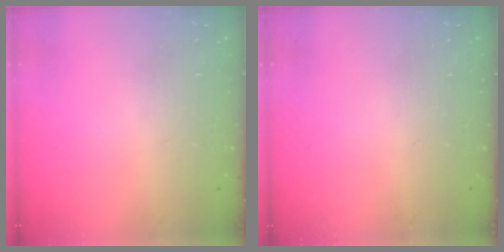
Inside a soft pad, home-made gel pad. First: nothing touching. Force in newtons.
{"total": 0.0}